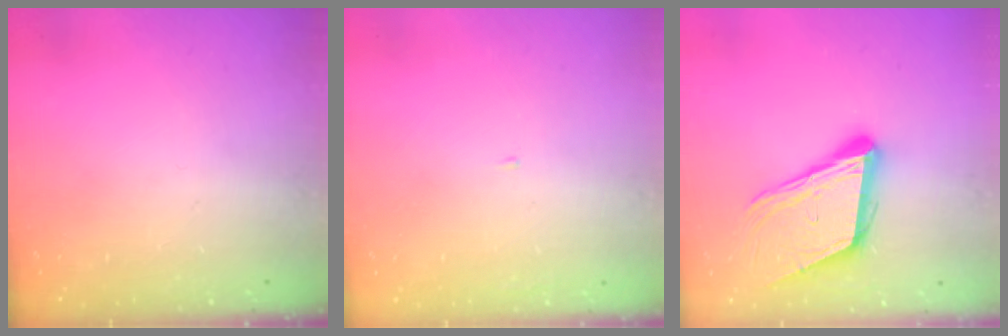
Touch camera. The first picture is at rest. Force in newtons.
{"total": 2.1, "press": 2.1, "slide": 0.2}
{"total": 16.0, "press": 15.6, "slide": 3.7}